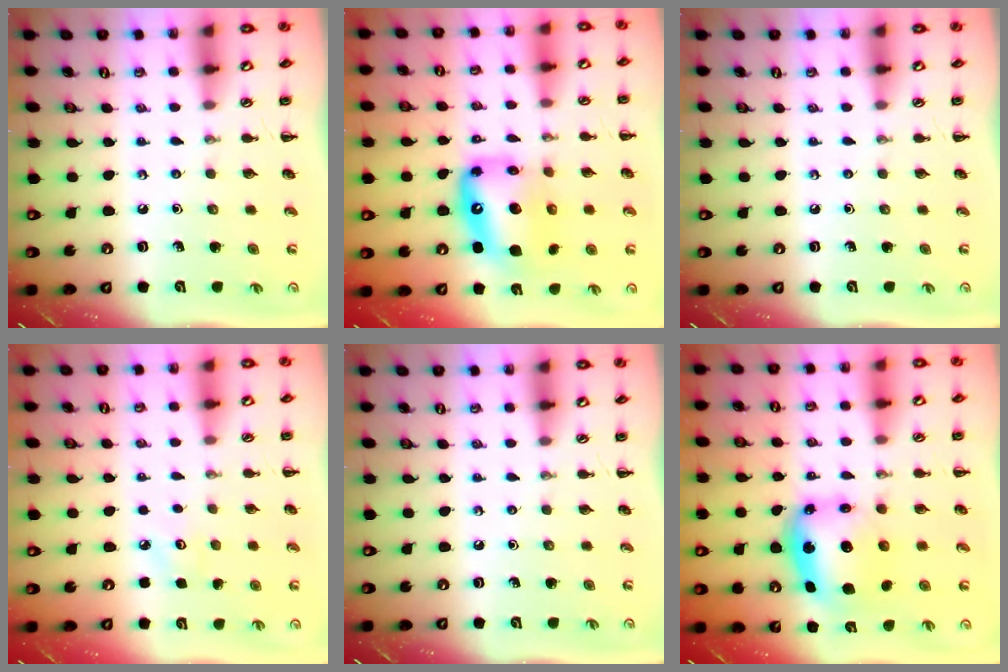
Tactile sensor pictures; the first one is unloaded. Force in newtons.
{"total": 14.1, "press": 13.6, "slide": 3.7}
{"total": 0.0}
{"total": 2.7, "press": 2.6, "slide": 0.7}
{"total": 0.0}
{"total": 7.0, "press": 6.9, "slide": 1.2}